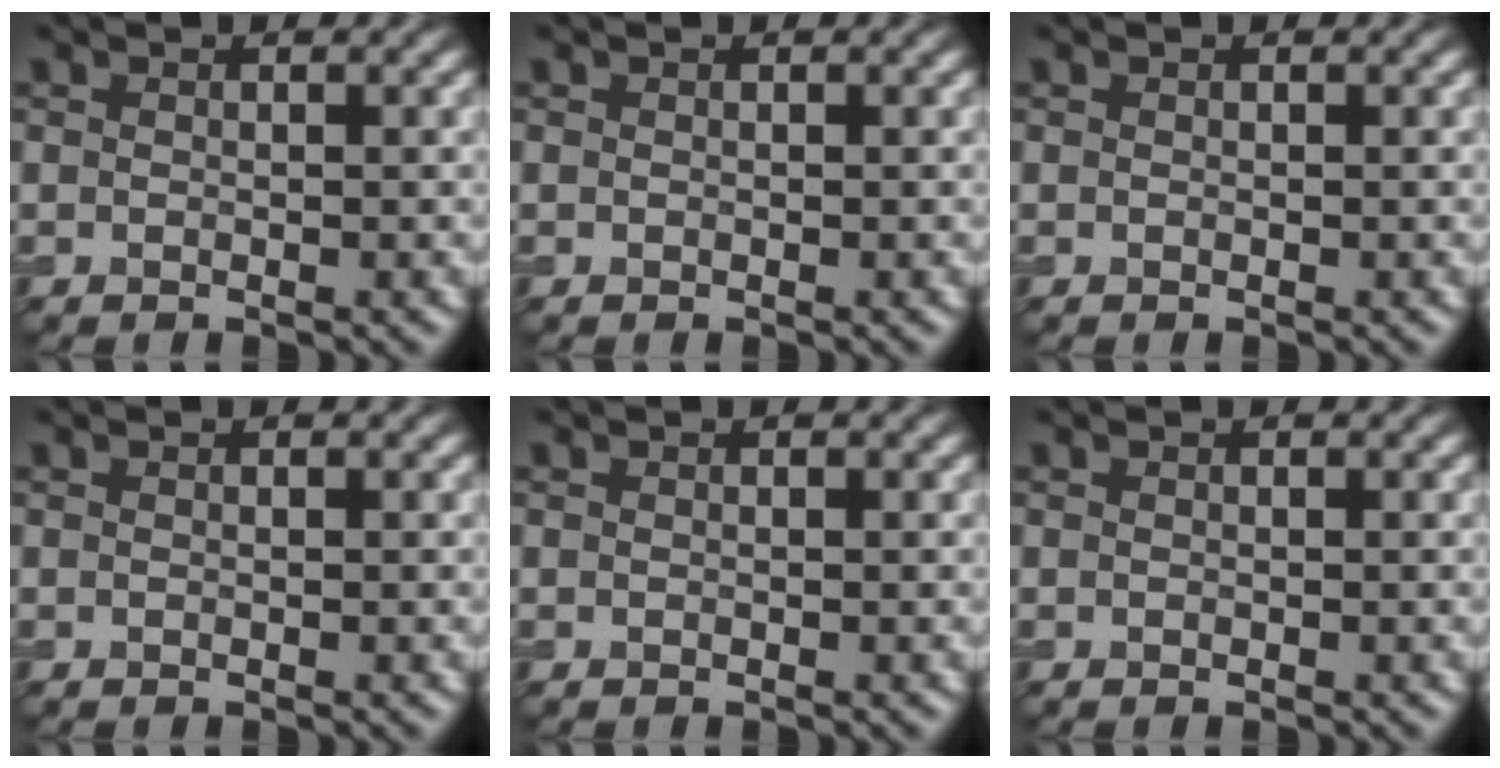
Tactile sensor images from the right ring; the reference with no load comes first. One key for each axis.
{"total": 0.0}
{"total": 0.0}
{"total": 0.0}
{"total": 0.0}
{"total": 0.0}